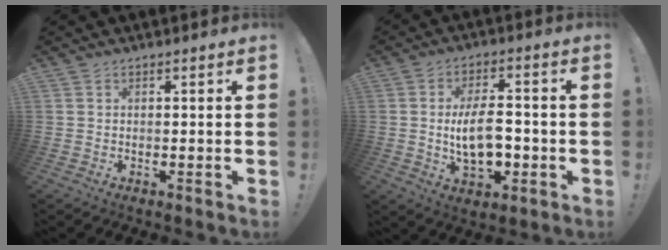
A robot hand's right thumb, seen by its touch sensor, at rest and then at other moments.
{"total": 12.0, "force": [-1.6, 6.3, 10.1], "torque": [-0.183, 0.002, -0.031]}